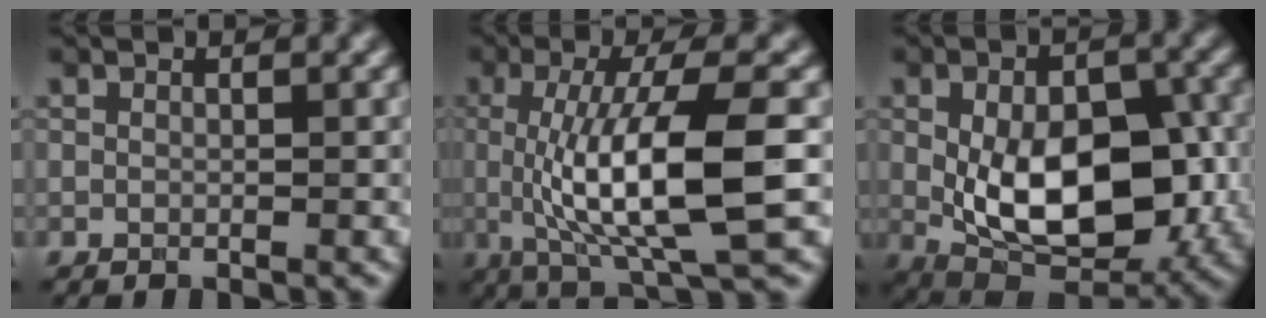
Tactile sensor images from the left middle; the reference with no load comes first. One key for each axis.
{"total": 10.4, "fx": -0.7, "fy": 2.8, "fz": 10.0, "tx": -0.159, "ty": -0.009, "tz": -0.007}
{"total": 11.3, "fx": -1.2, "fy": 6.5, "fz": 9.1, "tx": -0.151, "ty": -0.019, "tz": -0.005}